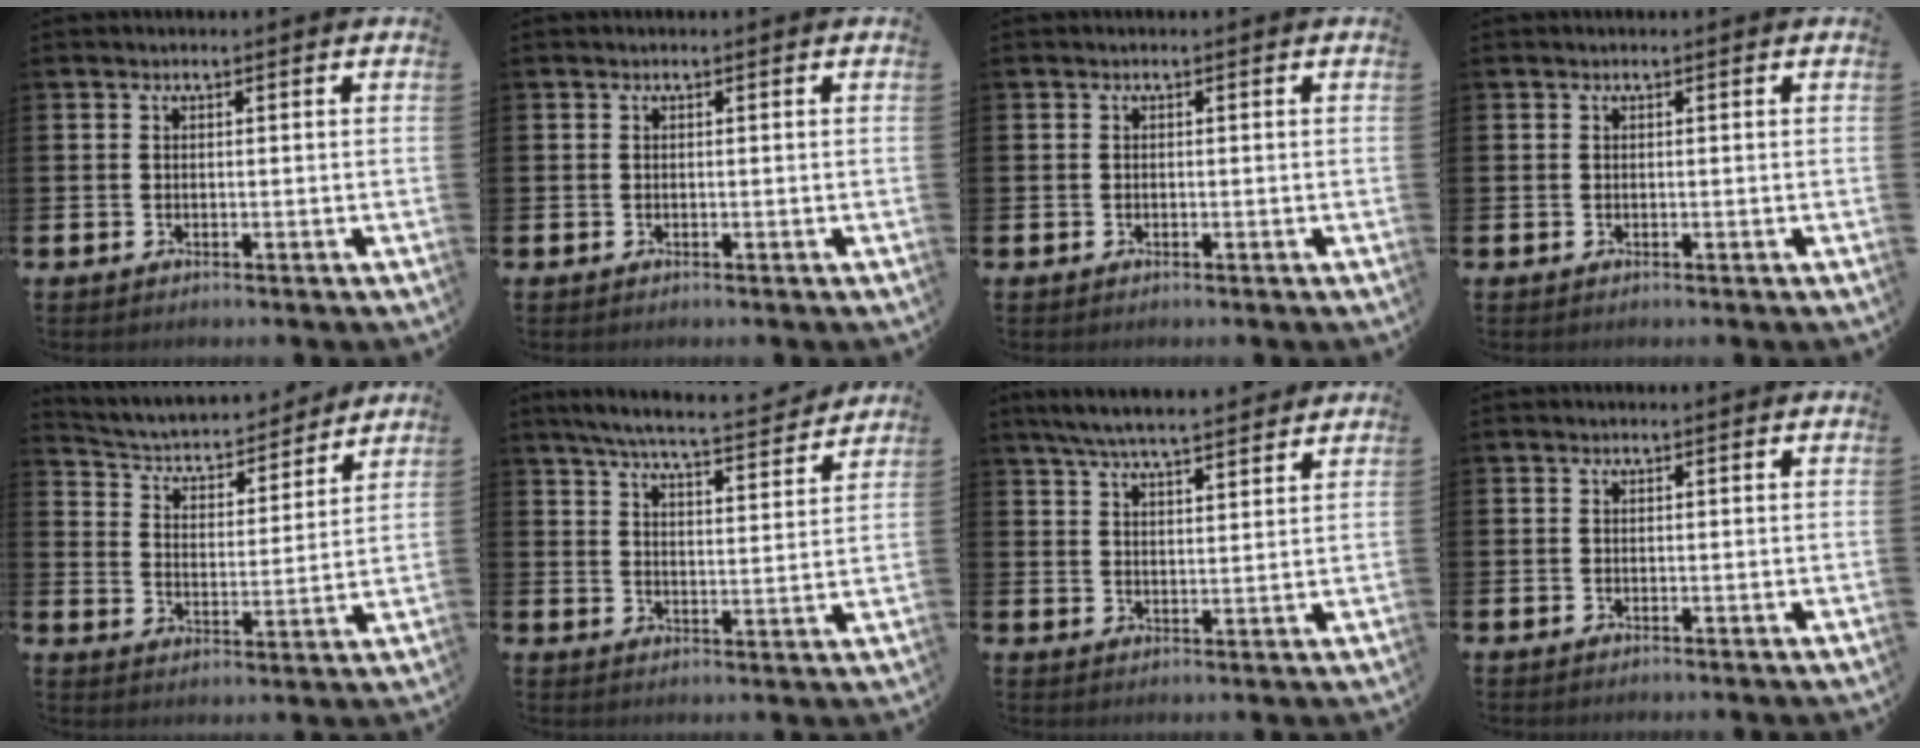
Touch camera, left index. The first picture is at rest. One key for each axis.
{"total": 0.0}
{"total": 0.0}
{"total": 0.0}
{"total": 4.7, "fx": 4.3, "fy": 1.5, "fz": 1.0, "tx": -0.048, "ty": -0.040, "tz": 0.065}
{"total": 6.5, "fx": 6.1, "fy": 0.3, "fz": 2.2, "tx": -0.058, "ty": -0.042, "tz": 0.102}
{"total": 6.3, "fx": 6.1, "fy": 0.6, "fz": 1.8, "tx": -0.049, "ty": -0.027, "tz": 0.108}
{"total": 0.0}